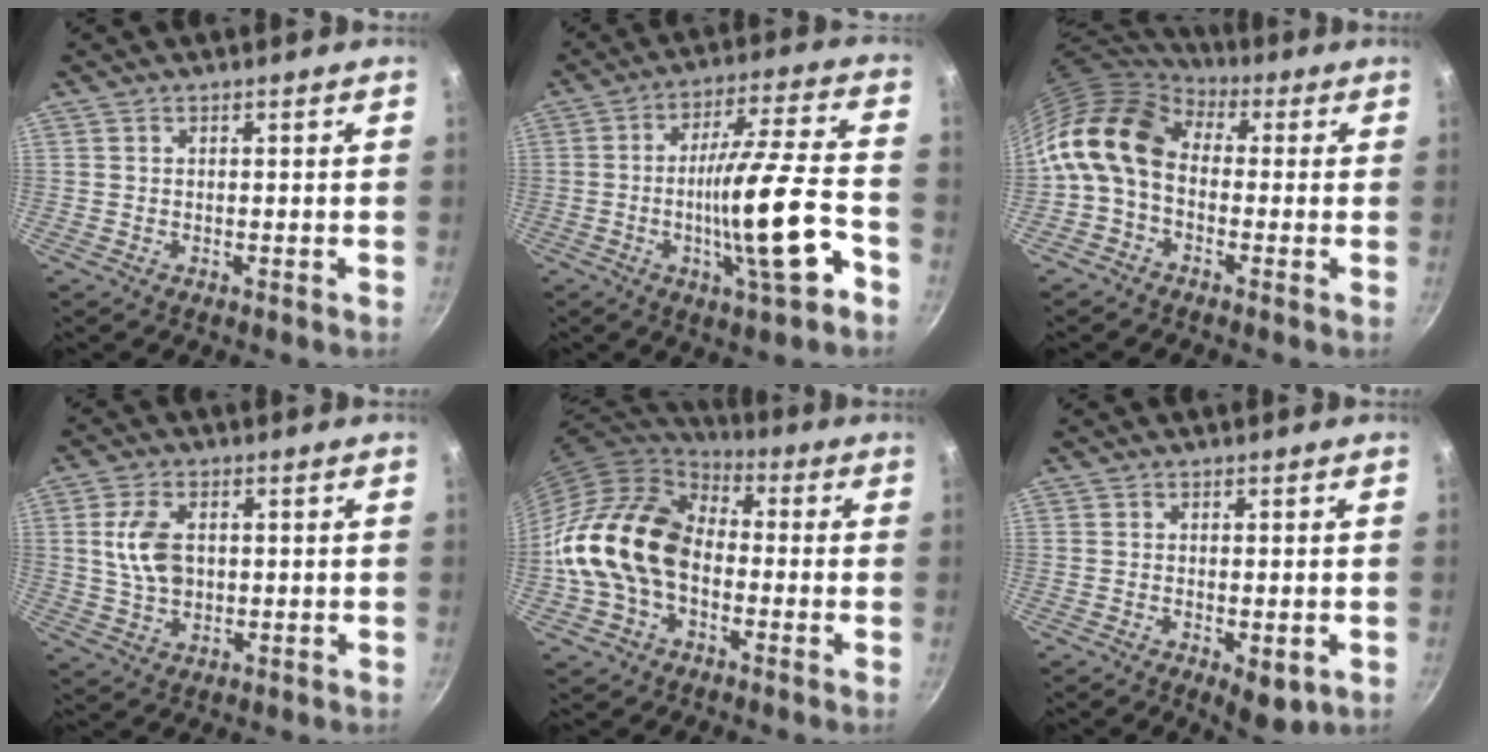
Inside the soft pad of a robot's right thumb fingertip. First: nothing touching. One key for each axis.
{"total": 18.3, "fx": -6.4, "fy": 3.1, "fz": 16.9, "tx": -0.261, "ty": 0.031, "tz": -0.107}
{"total": 13.6, "fx": -0.1, "fy": 9.7, "fz": 9.6, "tx": -0.173, "ty": 0.031, "tz": -0.025}
{"total": 8.2, "fx": 1.1, "fy": 5.3, "fz": 6.1, "tx": -0.108, "ty": 0.001, "tz": 0.021}
{"total": 17.8, "fx": -2.5, "fy": 12.7, "fz": 12.2, "tx": -0.200, "ty": 0.045, "tz": -0.061}
{"total": 5.0, "fx": -1.6, "fy": 2.2, "fz": 4.2, "tx": -0.056, "ty": -0.007, "tz": -0.015}